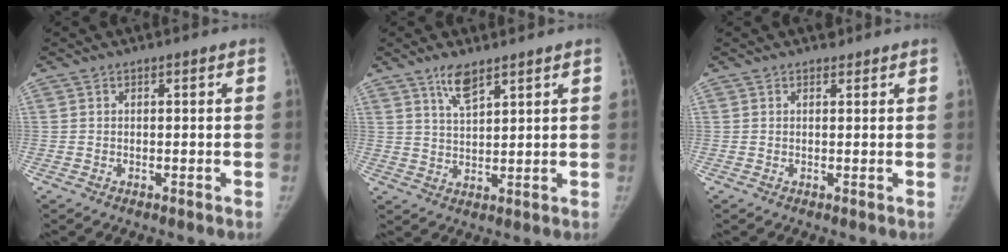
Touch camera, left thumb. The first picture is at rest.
{"total": 6.0, "force": [4.1, 1.9, 3.9], "torque": [-0.067, -0.023, 0.080]}
{"total": 0.9, "force": [0.7, 0.6, 0.0], "torque": [0.005, -0.005, 0.006]}